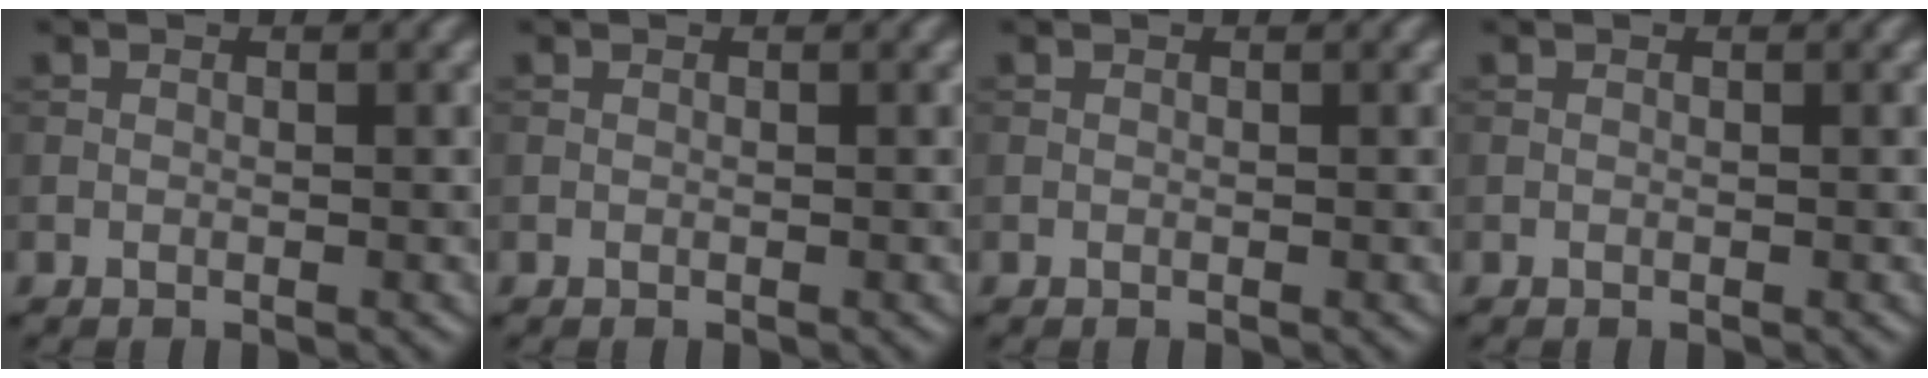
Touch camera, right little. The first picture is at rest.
{"total": 0.0}
{"total": 0.0}
{"total": 0.0}